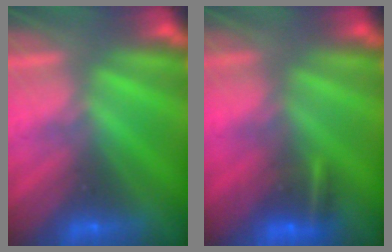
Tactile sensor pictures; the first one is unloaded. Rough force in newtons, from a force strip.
{"total": 6.6}